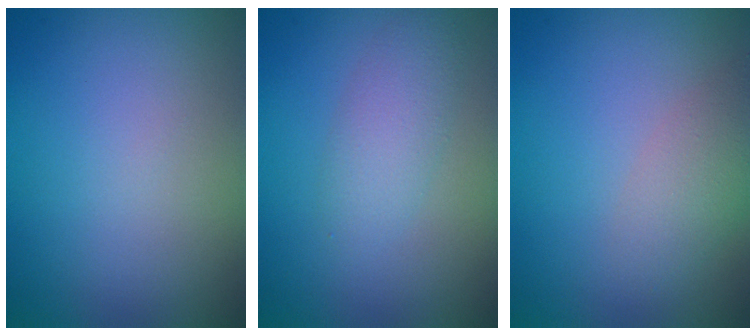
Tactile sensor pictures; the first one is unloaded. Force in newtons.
{"total": 2.4, "press": 2.4, "slide": 0.1}
{"total": 2.4, "press": 2.4, "slide": 0.2}